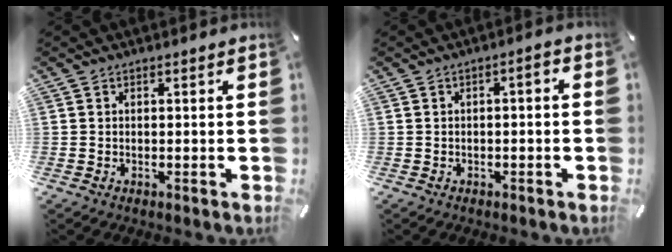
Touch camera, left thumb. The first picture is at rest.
{"total": 2.4, "force": [-1.4, 0.8, 1.8], "torque": [-0.029, 0.009, -0.026]}